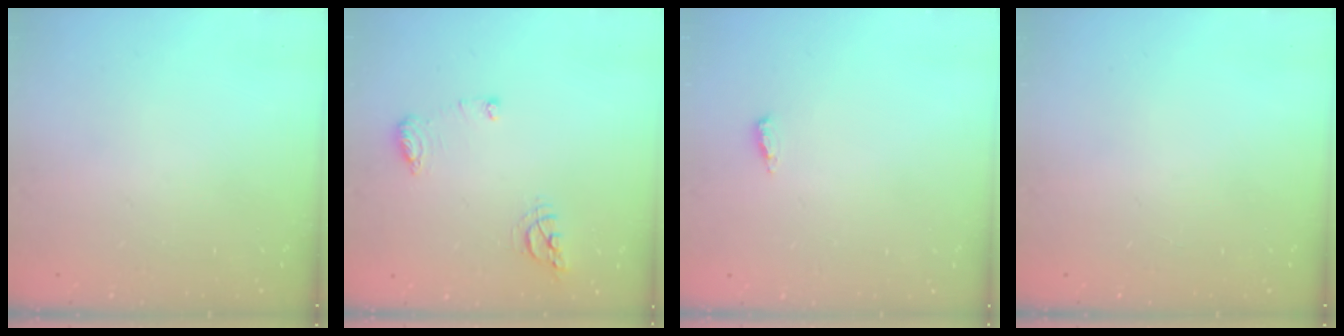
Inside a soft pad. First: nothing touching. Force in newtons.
{"total": 8.1, "press": 8.1, "slide": 0.4}
{"total": 2.7, "press": 2.5, "slide": 1.0}
{"total": 0.0}